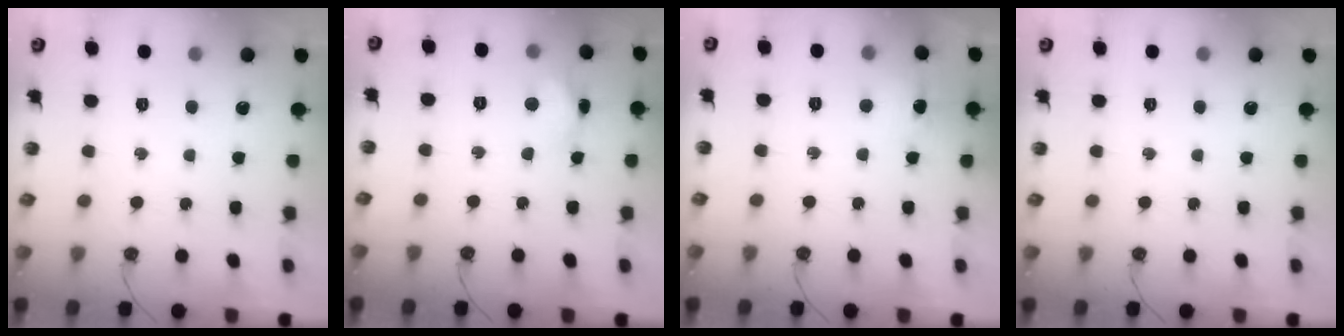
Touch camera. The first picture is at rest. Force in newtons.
{"total": 7.1, "press": 7.1, "slide": 0.5}
{"total": 6.3, "press": 4.9, "slide": 3.9}
{"total": 0.0}